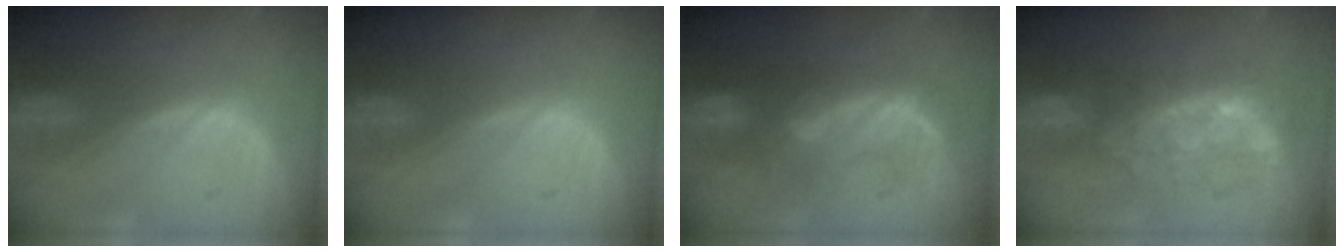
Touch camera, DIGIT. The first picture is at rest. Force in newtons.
{"total": 0.0}
{"total": 7.9, "press": 7.8, "slide": 1.3}
{"total": 8.7, "press": 7.5, "slide": 4.3}